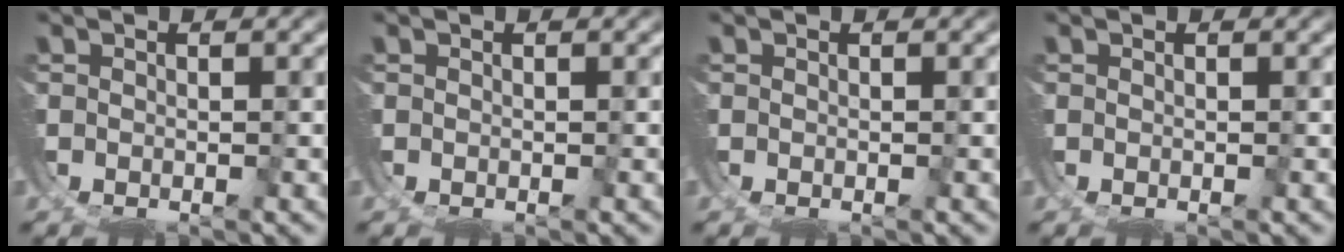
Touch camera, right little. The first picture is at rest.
{"total": 0.0}
{"total": 0.0}
{"total": 0.0}